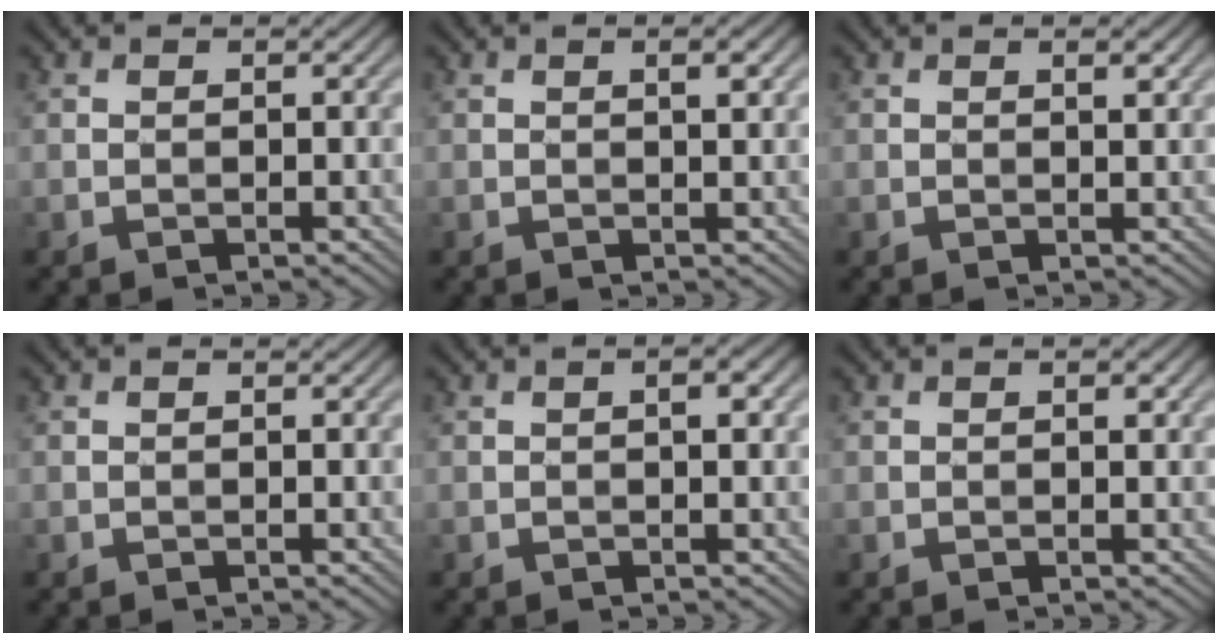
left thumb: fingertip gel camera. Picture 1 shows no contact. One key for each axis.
{"total": 1.5, "fx": 0.6, "fy": 0.3, "fz": 1.3, "tx": -0.021, "ty": 0.000, "tz": 0.009}
{"total": 1.1, "fx": 0.6, "fy": 0.2, "fz": 0.9, "tx": -0.015, "ty": -0.001, "tz": 0.011}
{"total": 0.0}
{"total": 1.5, "fx": 0.2, "fy": 0.5, "fz": 1.4, "tx": -0.020, "ty": 0.002, "tz": 0.002}
{"total": 0.9, "fx": 0.4, "fy": 0.4, "fz": 0.7, "tx": -0.008, "ty": 0.000, "tz": 0.005}